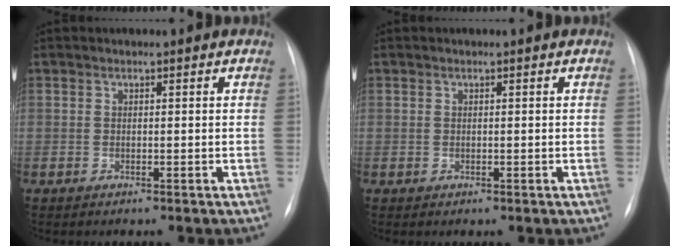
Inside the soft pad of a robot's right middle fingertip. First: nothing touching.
{"total": 0.0}